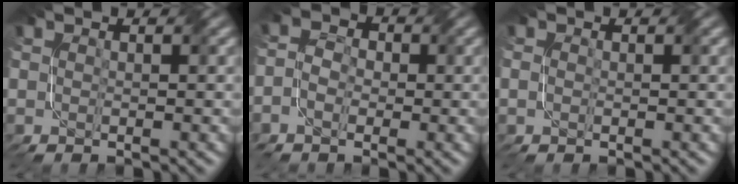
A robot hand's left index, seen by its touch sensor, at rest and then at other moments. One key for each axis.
{"total": 2.6, "fx": -2.0, "fy": 1.7, "fz": 0.2, "tx": -0.010, "ty": 0.002, "tz": -0.020}
{"total": 1.3, "fx": -1.2, "fy": 0.1, "fz": -0.6, "tx": 0.003, "ty": -0.004, "tz": -0.001}